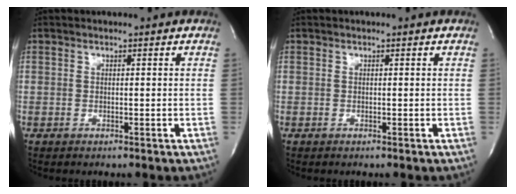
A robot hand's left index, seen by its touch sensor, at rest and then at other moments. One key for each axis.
{"total": 0.0}